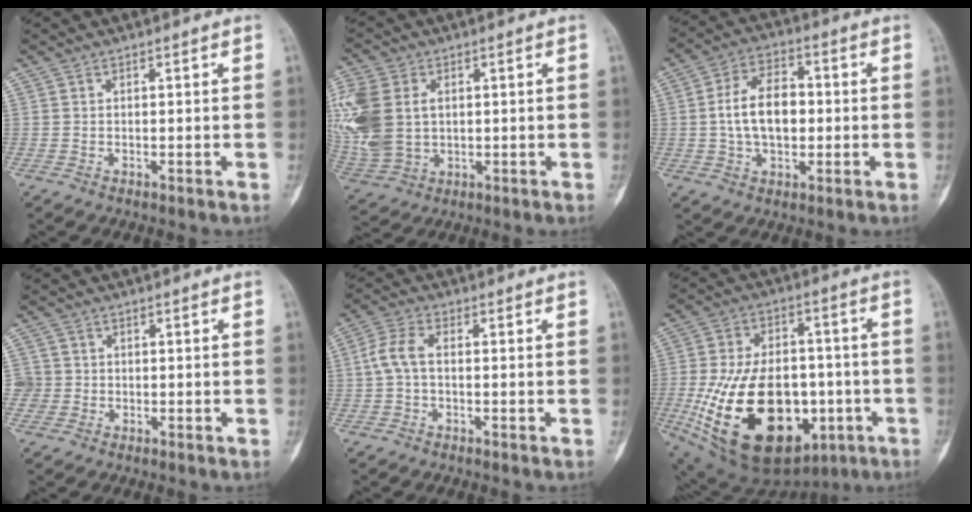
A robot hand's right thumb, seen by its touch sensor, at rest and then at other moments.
{"total": 16.1, "force": [2.5, 11.5, 11.0], "torque": [-0.278, -0.002, 0.059]}
{"total": 11.1, "force": [-0.1, 6.9, 8.7], "torque": [-0.137, 0.020, -0.006]}
{"total": 2.7, "force": [-0.3, 2.7, 0.0], "torque": [0.020, 0.008, -0.008]}
{"total": 4.8, "force": [-0.3, 2.5, 4.1], "torque": [-0.095, 0.015, -0.013]}
{"total": 29.0, "force": [-7.1, 17.7, 21.8], "torque": [-0.392, 0.004, -0.085]}